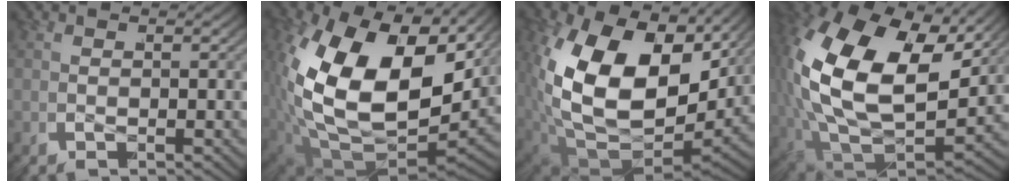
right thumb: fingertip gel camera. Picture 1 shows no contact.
{"total": 19.6, "force": [0.6, 12.3, 15.2], "torque": [-0.333, -0.063, 0.042]}
{"total": 17.0, "force": [1.1, 10.7, 13.1], "torque": [-0.288, -0.055, 0.044]}
{"total": 17.8, "force": [1.9, 11.8, 13.2], "torque": [-0.319, -0.055, 0.052]}